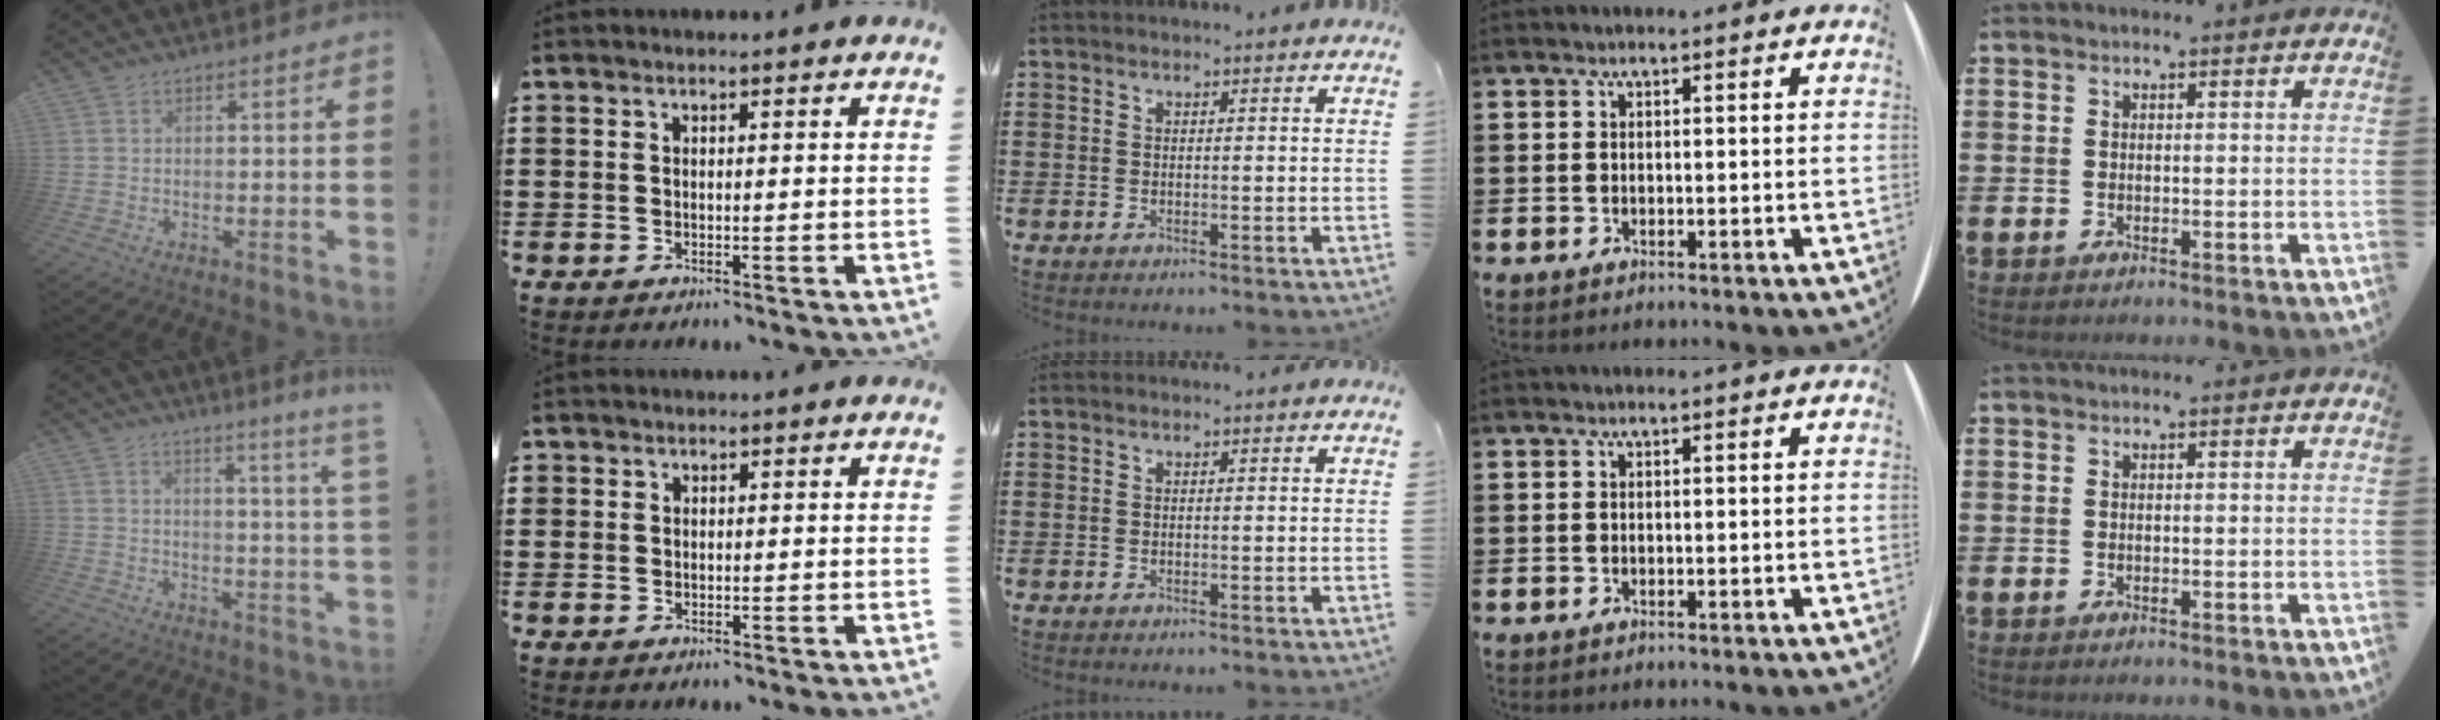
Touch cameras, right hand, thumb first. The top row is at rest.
{"thumb": {"total": 6.0, "force": [3.6, -1.5, 4.6], "torque": [-0.053, -0.035, 0.050]}, "index": {"total": 0.7, "force": [0.3, 0.7, 0.1], "torque": [-0.002, 0.003, 0.006]}}